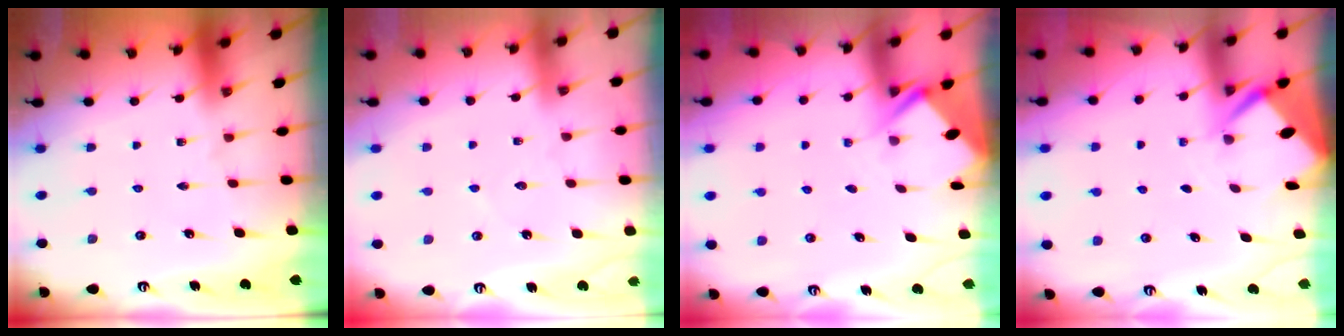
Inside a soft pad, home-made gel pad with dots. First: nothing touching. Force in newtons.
{"total": 2.5, "press": 2.5, "slide": 0.3}
{"total": 2.6, "press": 2.6, "slide": 0.1}
{"total": 2.7, "press": 2.7, "slide": 0.3}